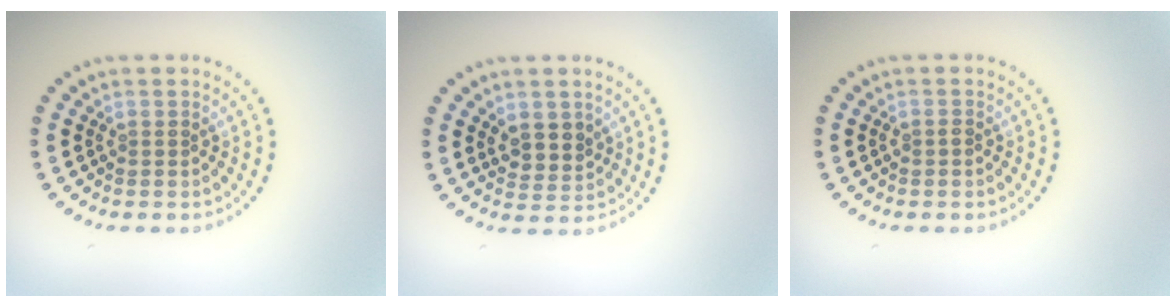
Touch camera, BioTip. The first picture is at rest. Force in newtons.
{"total": 2.5, "press": 2.3, "slide": 0.8}
{"total": 0.8, "press": 0.8, "slide": 0.1}